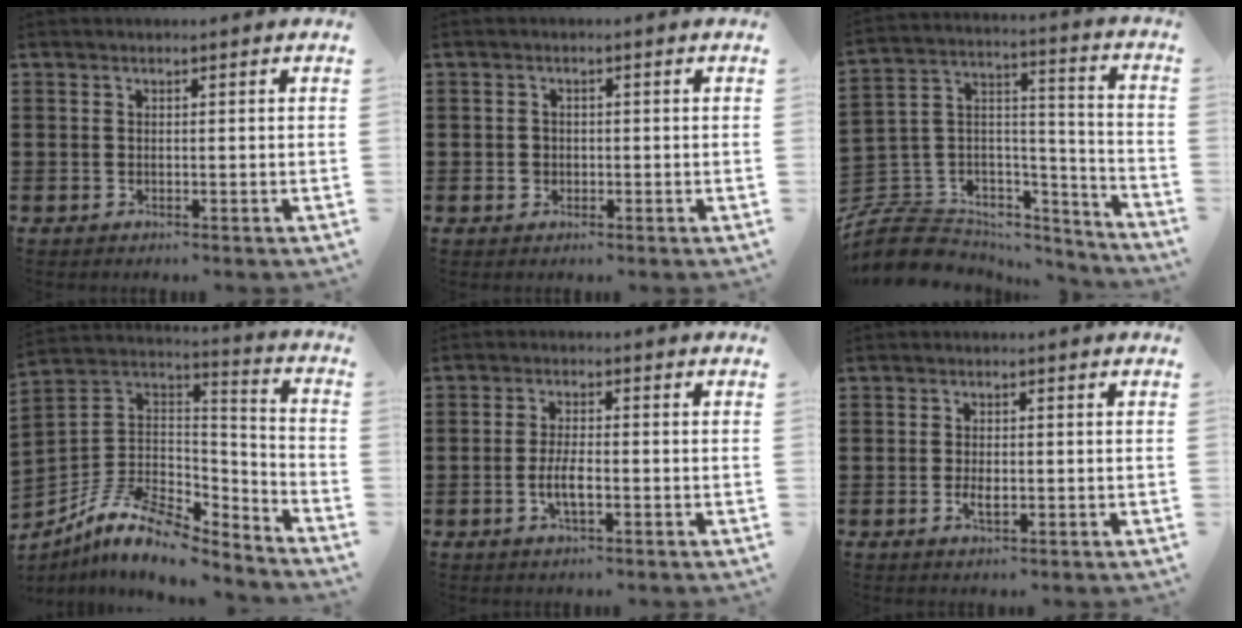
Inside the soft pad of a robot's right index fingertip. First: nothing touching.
{"total": 1.5, "force": [-0.3, 1.4, 0.5], "torque": [-0.013, 0.004, -0.008]}
{"total": 7.5, "force": [-5.4, 5.0, 1.8], "torque": [-0.058, -0.004, -0.102]}
{"total": 10.2, "force": [-7.7, 4.2, 5.3], "torque": [-0.128, 0.012, -0.154]}
{"total": 4.1, "force": [-1.2, 1.3, 3.7], "torque": [-0.077, -0.001, -0.025]}
{"total": 2.2, "force": [-0.5, 0.9, 1.9], "torque": [-0.037, 0.000, -0.009]}